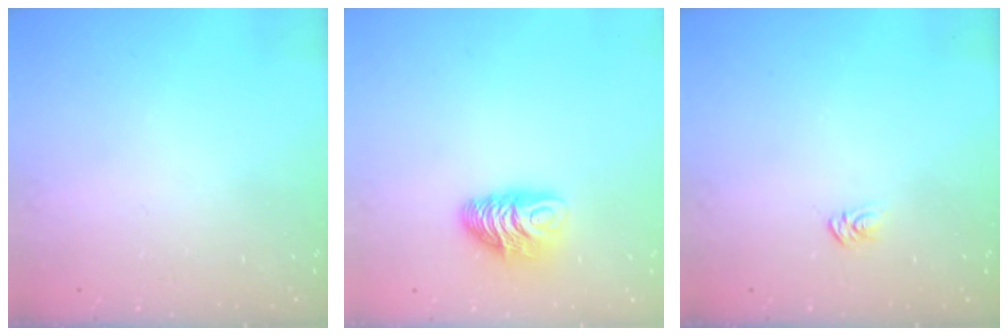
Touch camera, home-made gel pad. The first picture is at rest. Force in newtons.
{"total": 9.4, "press": 9.4, "slide": 0.9}
{"total": 2.5, "press": 2.5, "slide": 0.1}